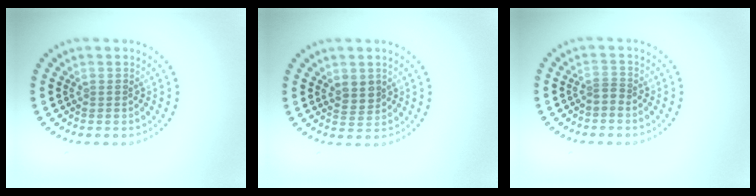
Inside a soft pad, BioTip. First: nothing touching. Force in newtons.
{"total": 2.0, "press": 1.8, "slide": 0.8}
{"total": 0.9, "press": 0.5, "slide": 0.7}